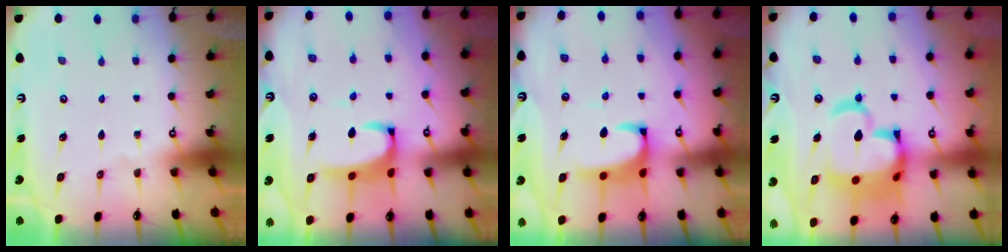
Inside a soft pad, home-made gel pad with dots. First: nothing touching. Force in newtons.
{"total": 3.5, "press": 3.4, "slide": 0.9}
{"total": 2.4, "press": 2.3, "slide": 0.9}
{"total": 16.5, "press": 16.4, "slide": 1.6}